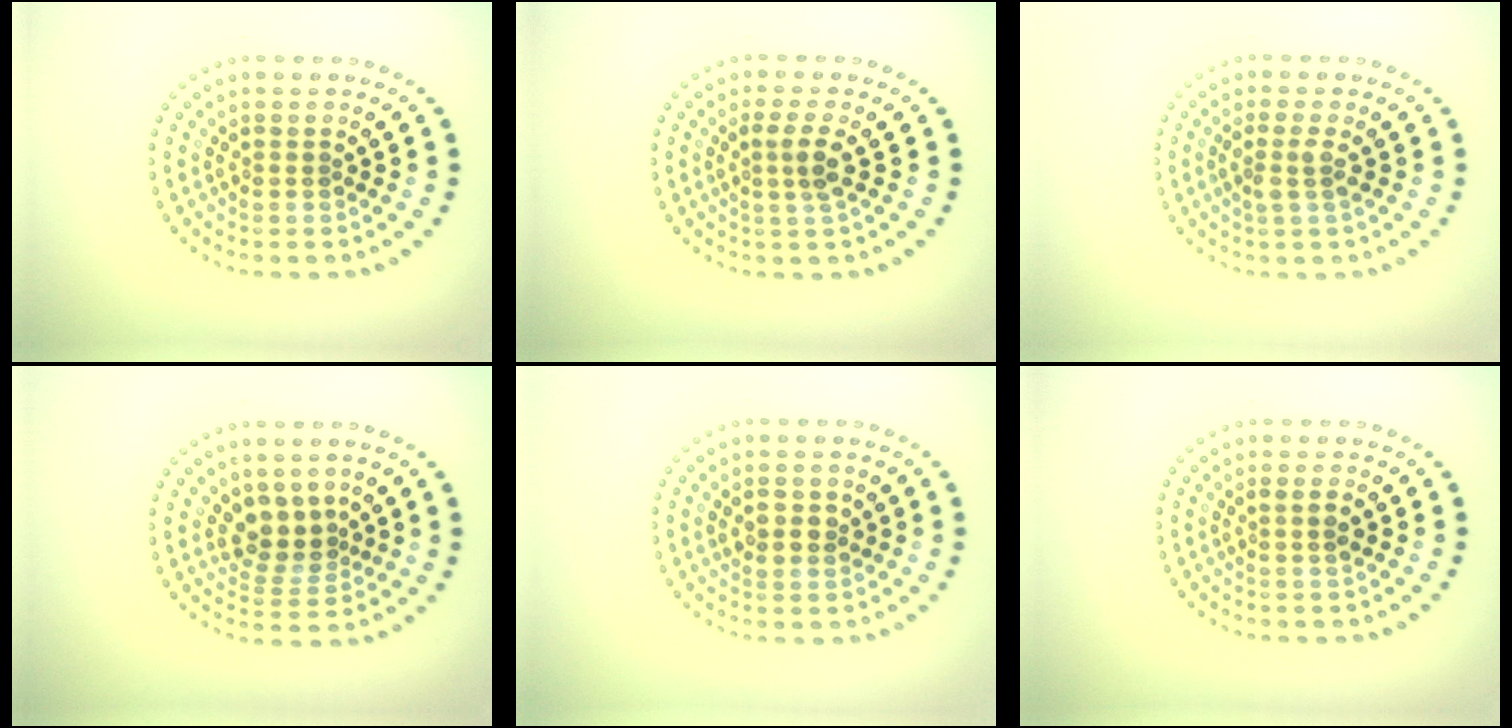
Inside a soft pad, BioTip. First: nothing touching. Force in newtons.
{"total": 2.2, "press": 1.7, "slide": 1.3}
{"total": 1.7, "press": 1.3, "slide": 1.1}
{"total": 2.9, "press": 2.4, "slide": 1.7}
{"total": 2.1, "press": 2.1, "slide": 0.5}
{"total": 1.2, "press": 1.0, "slide": 0.7}